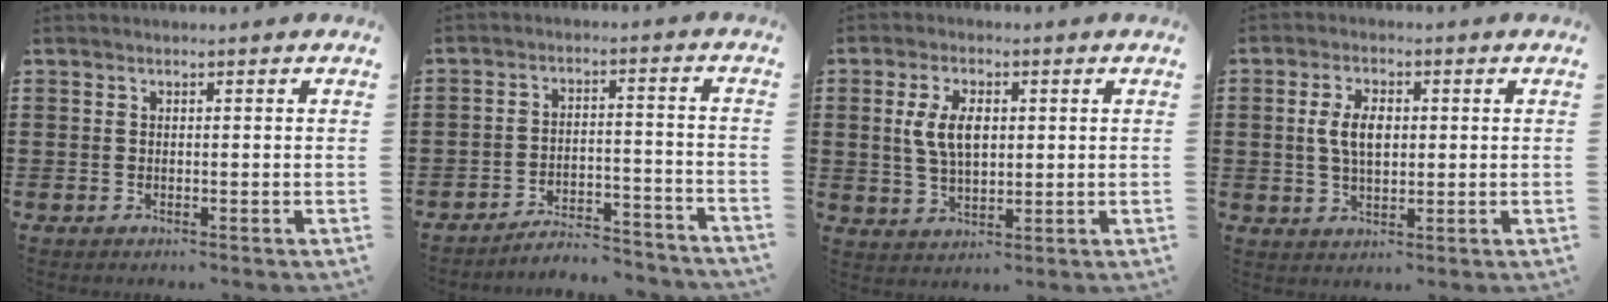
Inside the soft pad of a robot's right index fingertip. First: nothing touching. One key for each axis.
{"total": 3.2, "fx": -3.2, "fy": 0.3, "fz": 0.1, "tx": -0.009, "ty": 0.002, "tz": -0.068}
{"total": 6.4, "fx": 1.1, "fy": 3.4, "fz": 5.3, "tx": -0.110, "ty": 0.006, "tz": 0.014}
{"total": 5.4, "fx": 0.6, "fy": 2.8, "fz": 4.5, "tx": -0.091, "ty": 0.006, "tz": 0.004}